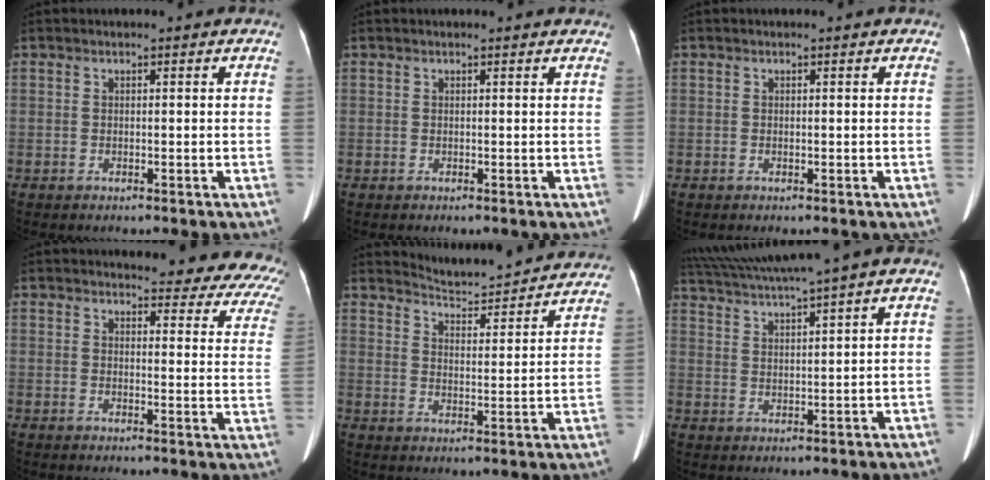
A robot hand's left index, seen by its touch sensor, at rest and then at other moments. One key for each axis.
{"total": 1.1, "fx": 1.1, "fy": 0.1, "fz": 0.1, "tx": -0.014, "ty": 0.003, "tz": 0.008}
{"total": 0.0}
{"total": 18.6, "fx": 17.9, "fy": 3.7, "fz": 3.5, "tx": -0.006, "ty": -0.095, "tz": 0.164}
{"total": 12.9, "fx": 12.6, "fy": 1.4, "fz": 2.3, "tx": -0.033, "ty": -0.005, "tz": 0.161}
{"total": 9.7, "fx": 7.7, "fy": -1.5, "fz": 5.7, "tx": -0.102, "ty": 0.028, "tz": 0.128}